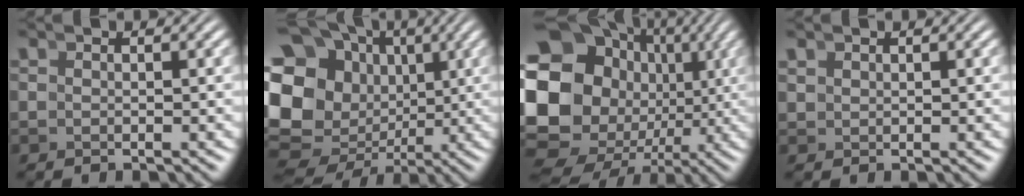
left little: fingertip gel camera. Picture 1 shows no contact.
{"total": 19.0, "force": [0.4, 15.6, 10.9], "torque": [-0.205, -0.038, 0.006]}
{"total": 21.8, "force": [-2.2, 18.0, 12.2], "torque": [-0.265, -0.073, -0.025]}
{"total": 0.8, "force": [0.7, 0.5, 0.2], "torque": [-0.002, 0.002, 0.019]}